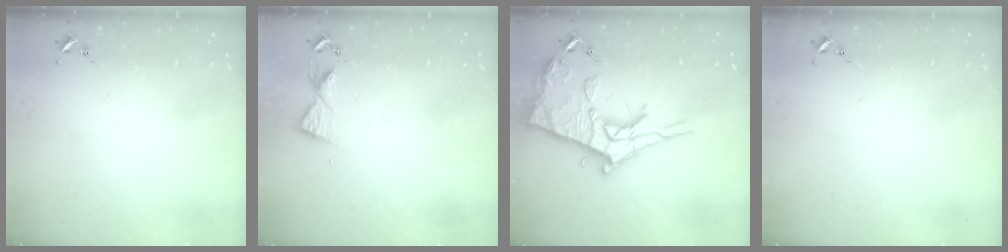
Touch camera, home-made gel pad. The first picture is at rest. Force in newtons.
{"total": 5.5, "press": 5.4, "slide": 0.6}
{"total": 21.2, "press": 21.2, "slide": 1.8}
{"total": 0.0}